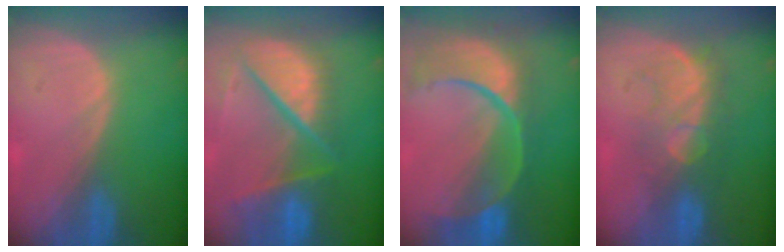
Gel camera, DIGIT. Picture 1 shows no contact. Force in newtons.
{"total": 11.5, "press": 9.6, "slide": 6.4}
{"total": 12.8, "press": 10.4, "slide": 7.5}
{"total": 7.8, "press": 7.7, "slide": 1.5}